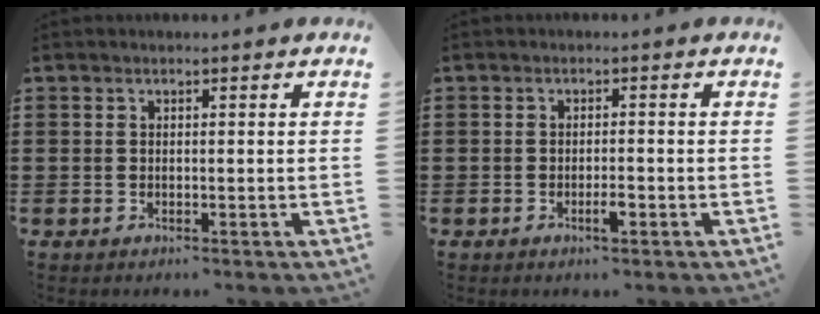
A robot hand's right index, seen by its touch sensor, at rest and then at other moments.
{"total": 2.0, "force": [-1.0, 0.5, 1.7], "torque": [-0.029, 0.001, -0.018]}